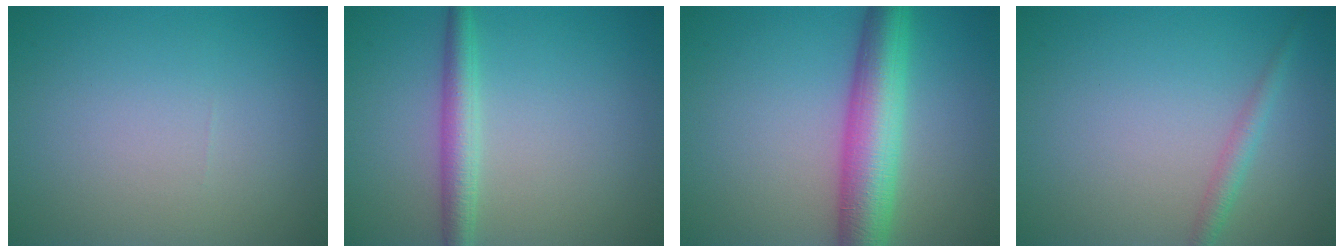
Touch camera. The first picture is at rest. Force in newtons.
{"total": 2.8, "press": 2.8, "slide": 0.0}
{"total": 7.2, "press": 7.2, "slide": 0.2}
{"total": 1.6, "press": 1.6, "slide": 0.1}